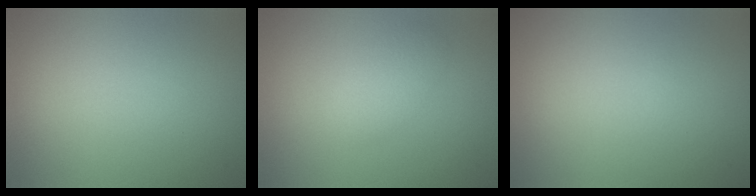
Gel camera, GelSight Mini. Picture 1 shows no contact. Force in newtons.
{"total": 1.8, "press": 1.8, "slide": 0.2}
{"total": 0.0}